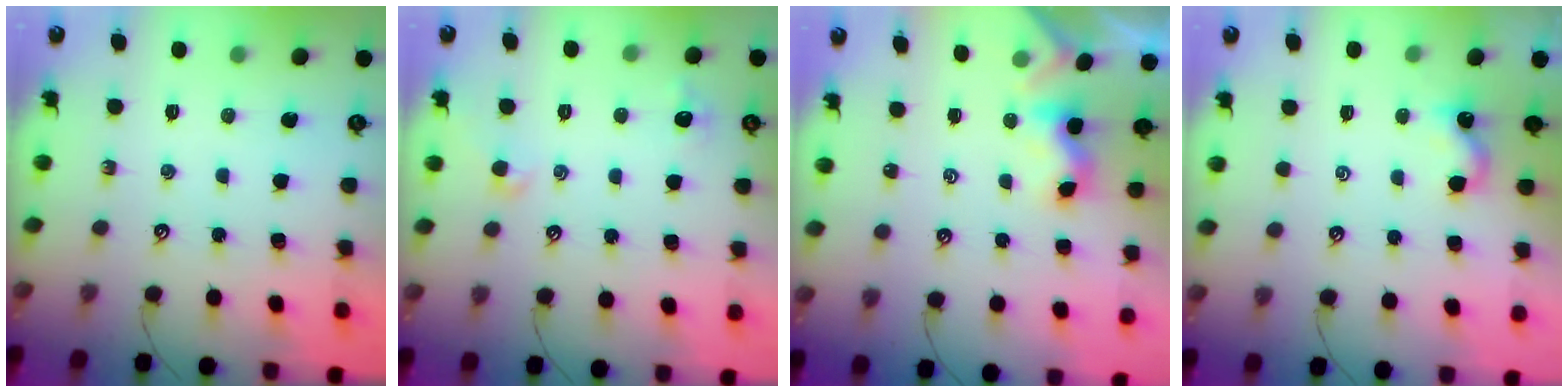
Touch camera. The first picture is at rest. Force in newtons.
{"total": 1.7, "press": 1.6, "slide": 0.5}
{"total": 2.1, "press": 2.1, "slide": 0.3}
{"total": 0.9, "press": 0.8, "slide": 0.3}